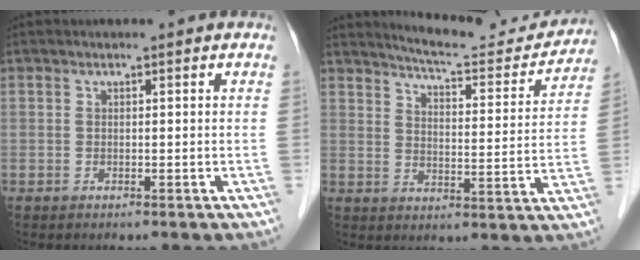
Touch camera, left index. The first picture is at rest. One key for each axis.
{"total": 13.7, "fx": 13.3, "fy": 1.6, "fz": 3.0, "tx": -0.038, "ty": -0.029, "tz": 0.166}